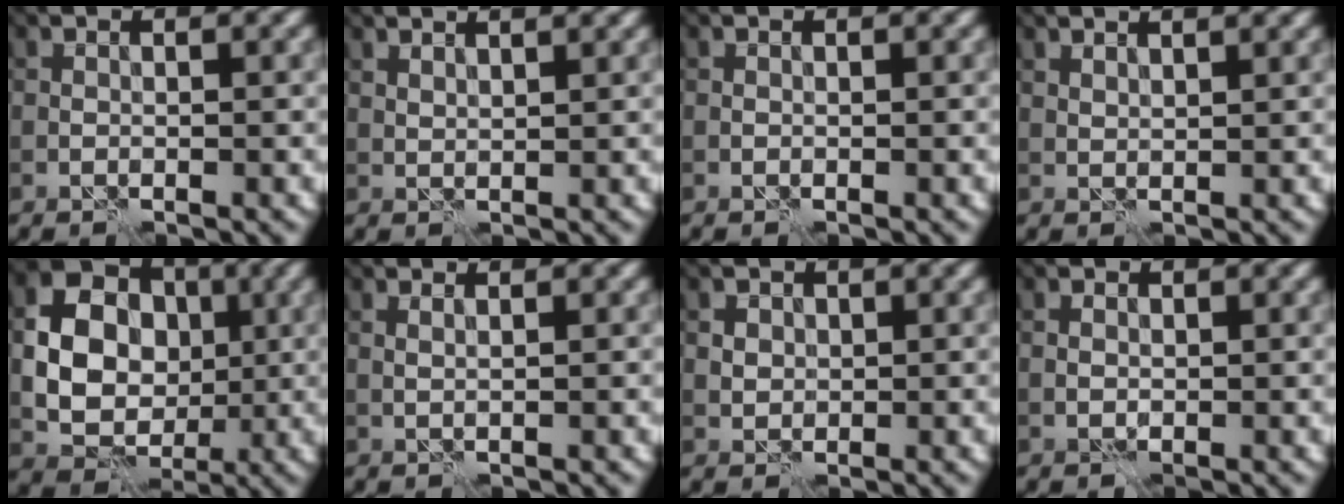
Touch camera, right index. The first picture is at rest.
{"total": 3.4, "force": [2.5, 1.2, 2.0], "torque": [-0.020, 0.024, 0.013]}
{"total": 0.0}
{"total": 3.1, "force": [2.4, 1.0, 1.7], "torque": [-0.018, 0.018, 0.014]}
{"total": 9.6, "force": [0.4, 8.0, 5.2], "torque": [-0.074, 0.012, -0.001]}
{"total": 1.2, "force": [0.7, 0.4, 0.9], "torque": [-0.010, -0.003, 0.001]}
{"total": 1.9, "force": [0.8, 1.5, 0.8], "torque": [-0.023, 0.000, 0.023]}
{"total": 1.0, "force": [0.0, 0.7, 0.7], "torque": [-0.014, 0.003, 0.000]}